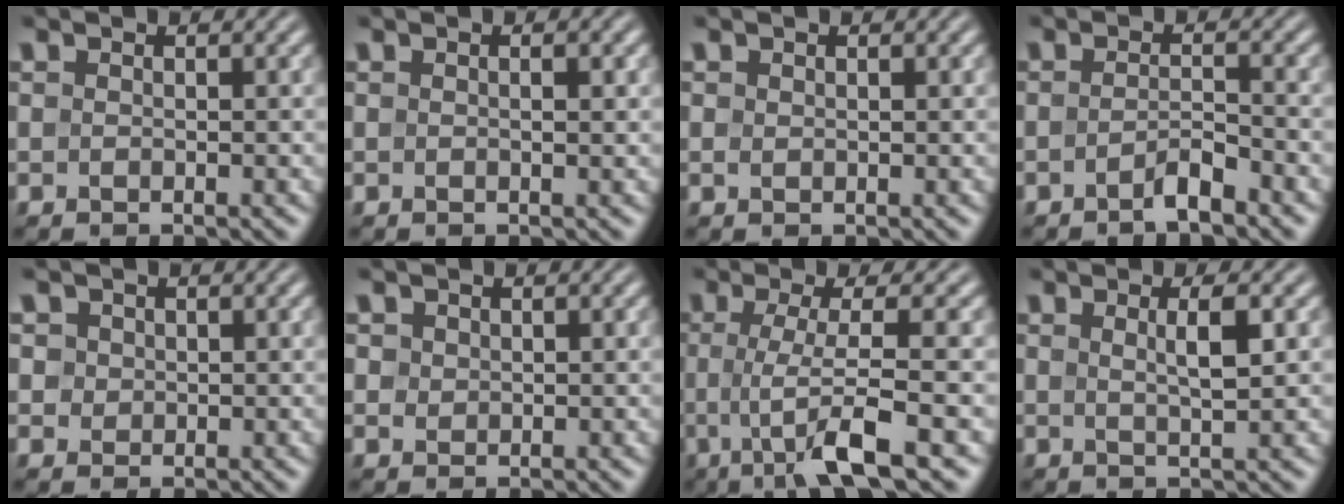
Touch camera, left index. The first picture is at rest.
{"total": 1.0, "force": [0.2, 0.1, 1.0], "torque": [-0.017, 0.002, 0.002]}
{"total": 0.6, "force": [0.2, 0.4, 0.4], "torque": [-0.008, 0.000, 0.005]}
{"total": 2.2, "force": [-1.4, 0.4, 1.6], "torque": [-0.028, 0.006, -0.031]}
{"total": 1.7, "force": [0.7, 1.5, 0.6], "torque": [-0.011, 0.004, 0.017]}
{"total": 1.0, "force": [0.5, 0.8, 0.3], "torque": [-0.003, -0.002, 0.012]}
{"total": 6.1, "force": [-1.2, 1.1, 5.8], "torque": [-0.100, -0.003, -0.027]}
{"total": 2.7, "force": [0.7, 0.5, 2.6], "torque": [-0.038, 0.002, 0.008]}